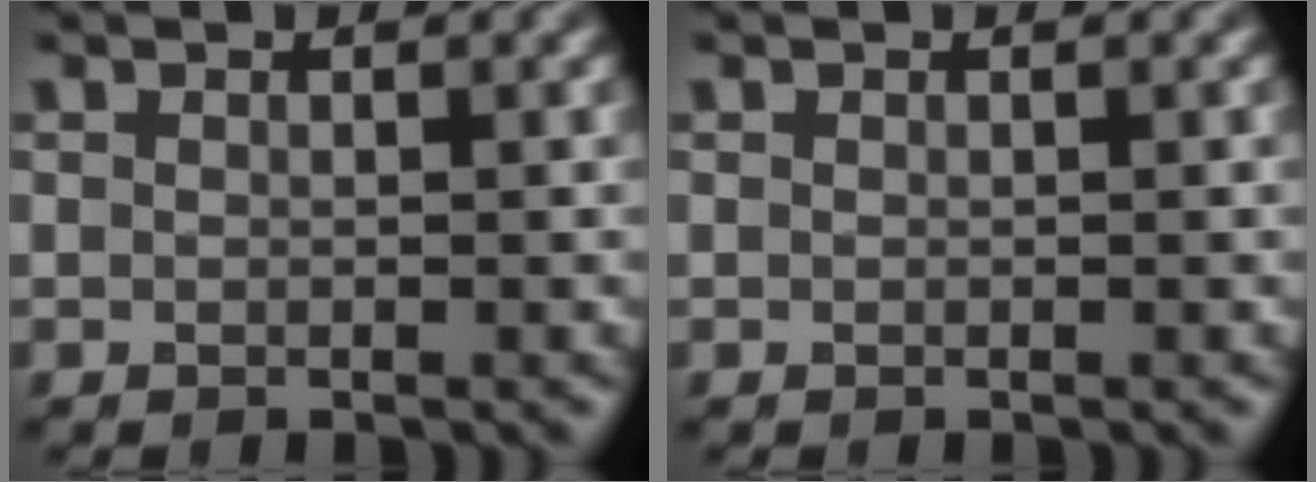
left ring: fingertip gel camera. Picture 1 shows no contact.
{"total": 0.0}